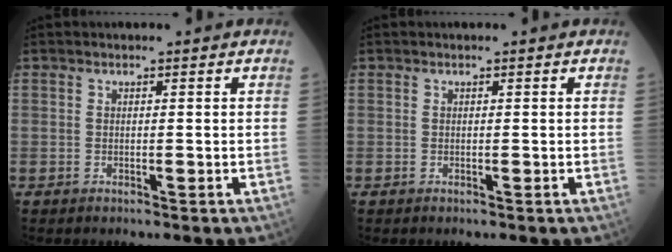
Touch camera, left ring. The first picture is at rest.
{"total": 0.0}